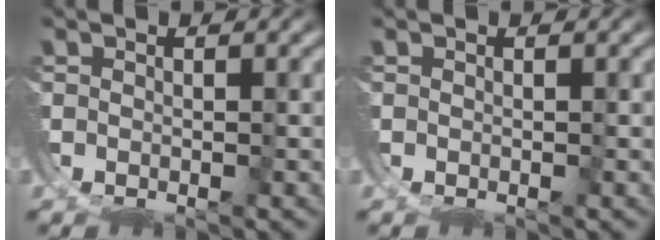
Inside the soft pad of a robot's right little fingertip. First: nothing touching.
{"total": 0.0}